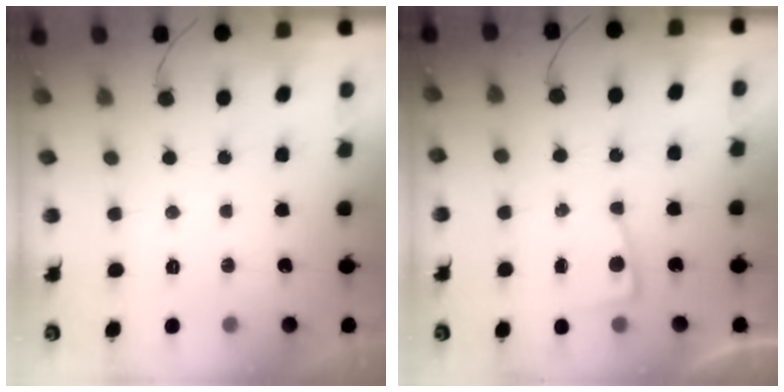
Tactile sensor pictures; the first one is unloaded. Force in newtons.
{"total": 3.2, "press": 3.2, "slide": 0.4}